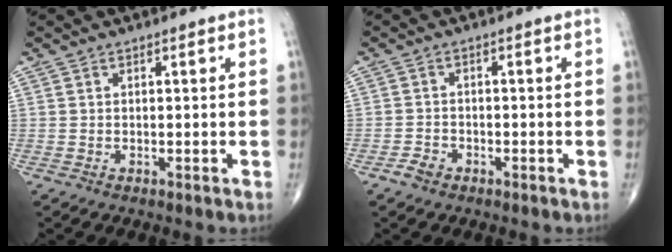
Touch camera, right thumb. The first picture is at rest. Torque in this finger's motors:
{"motor_torque": [0.20, 0.11, -0.15, -0.07, -0.03]}